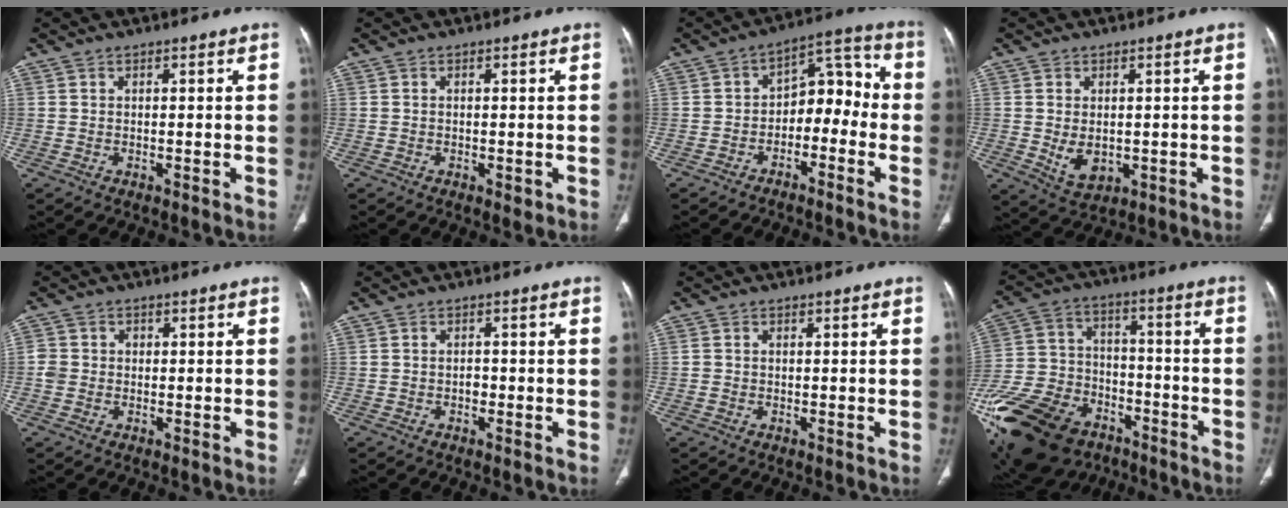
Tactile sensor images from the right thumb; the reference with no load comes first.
{"total": 1.4, "force": [-0.5, 0.8, 1.1], "torque": [-0.013, 0.001, -0.004]}
{"total": 10.1, "force": [-3.0, 6.7, 7.0], "torque": [-0.059, 0.061, -0.056]}
{"total": 5.6, "force": [-0.5, 3.8, 4.0], "torque": [-0.057, -0.010, 0.008]}
{"total": 2.9, "force": [-0.4, 2.7, 1.0], "torque": [-0.011, 0.012, -0.010]}
{"total": 1.4, "force": [-0.5, 1.0, 0.8], "torque": [-0.005, 0.005, -0.011]}
{"total": 0.7, "force": [-0.2, 0.7, 0.2], "torque": [0.000, 0.003, -0.003]}
{"total": 30.6, "force": [-17.4, 19.4, 16.1], "torque": [-0.406, 0.041, -0.298]}